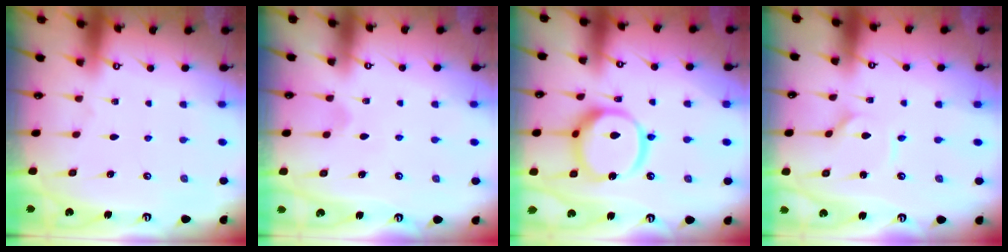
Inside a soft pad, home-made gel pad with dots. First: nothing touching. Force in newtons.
{"total": 5.0, "press": 4.9, "slide": 0.6}
{"total": 16.1, "press": 16.0, "slide": 1.8}
{"total": 1.7, "press": 1.6, "slide": 0.2}